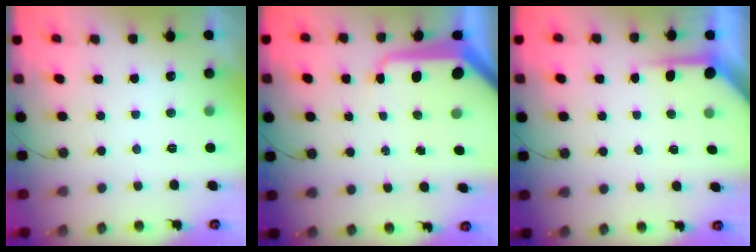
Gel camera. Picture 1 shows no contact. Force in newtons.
{"total": 13.7, "press": 13.6, "slide": 1.4}
{"total": 4.5, "press": 4.4, "slide": 0.3}